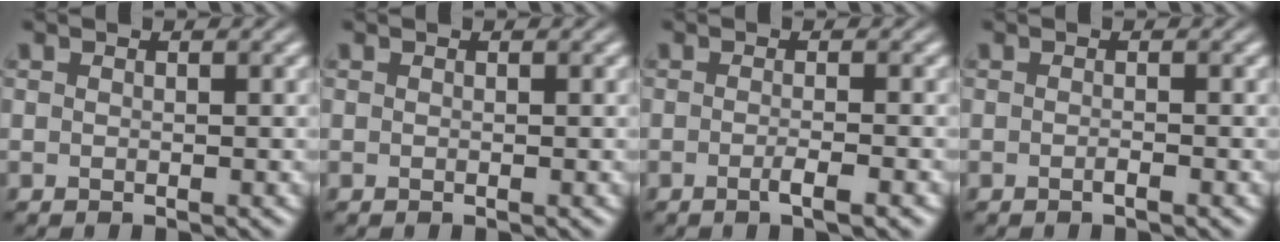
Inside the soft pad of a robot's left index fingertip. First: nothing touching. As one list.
[{"total": 0.0}, {"total": 2.3, "force": [-0.9, 0.6, 2.0], "torque": [-0.024, 0.001, -0.020]}, {"total": 0.8, "force": [-0.4, 0.1, 0.6], "torque": [-0.010, 0.000, -0.008]}]